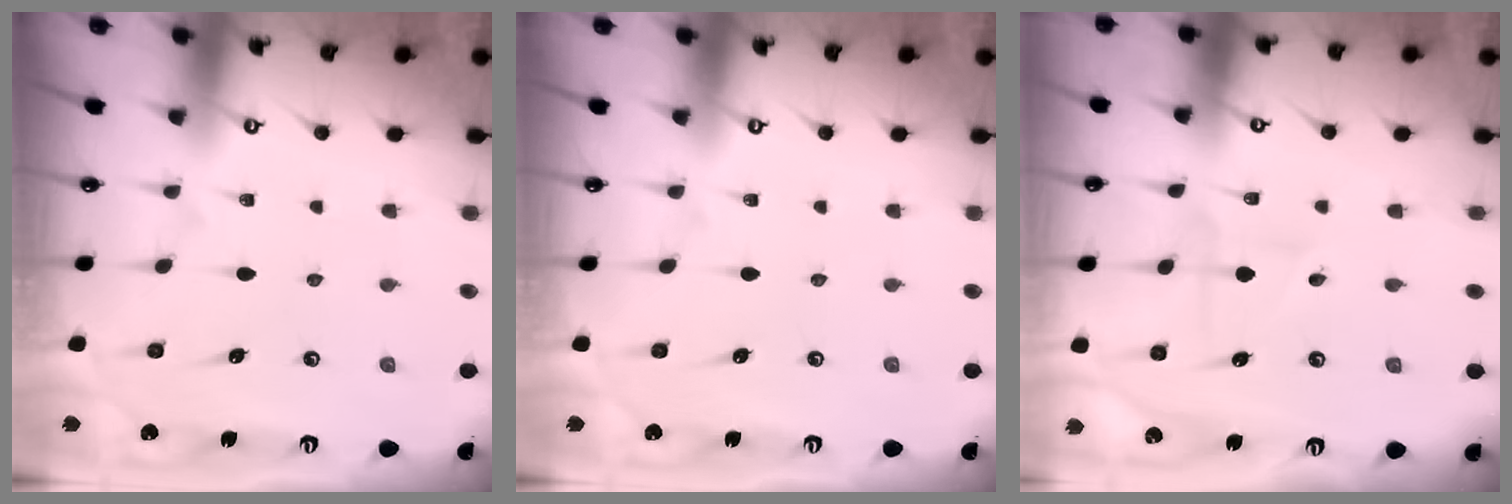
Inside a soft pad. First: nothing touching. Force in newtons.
{"total": 0.0}
{"total": 2.4, "press": 2.2, "slide": 0.9}